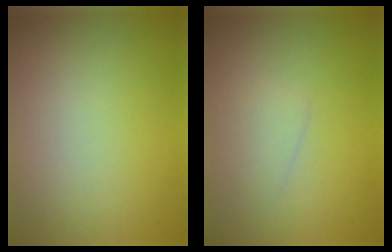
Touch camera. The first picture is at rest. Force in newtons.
{"total": 1.5, "press": 1.5, "slide": 0.1}